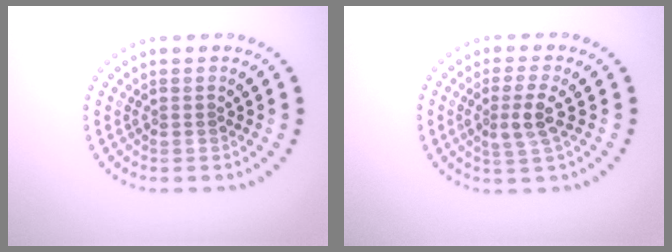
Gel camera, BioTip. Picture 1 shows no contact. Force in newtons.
{"total": 2.4, "press": 2.2, "slide": 1.0}